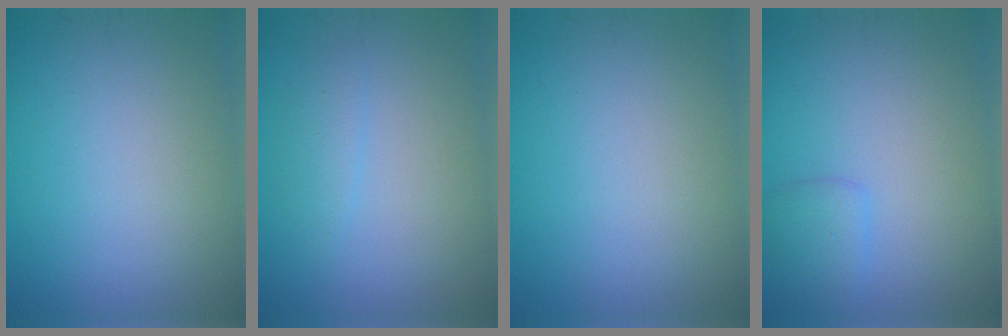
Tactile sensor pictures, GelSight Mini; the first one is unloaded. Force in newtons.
{"total": 1.2, "press": 1.2, "slide": 0.1}
{"total": 0.0}
{"total": 1.6, "press": 1.6, "slide": 0.0}